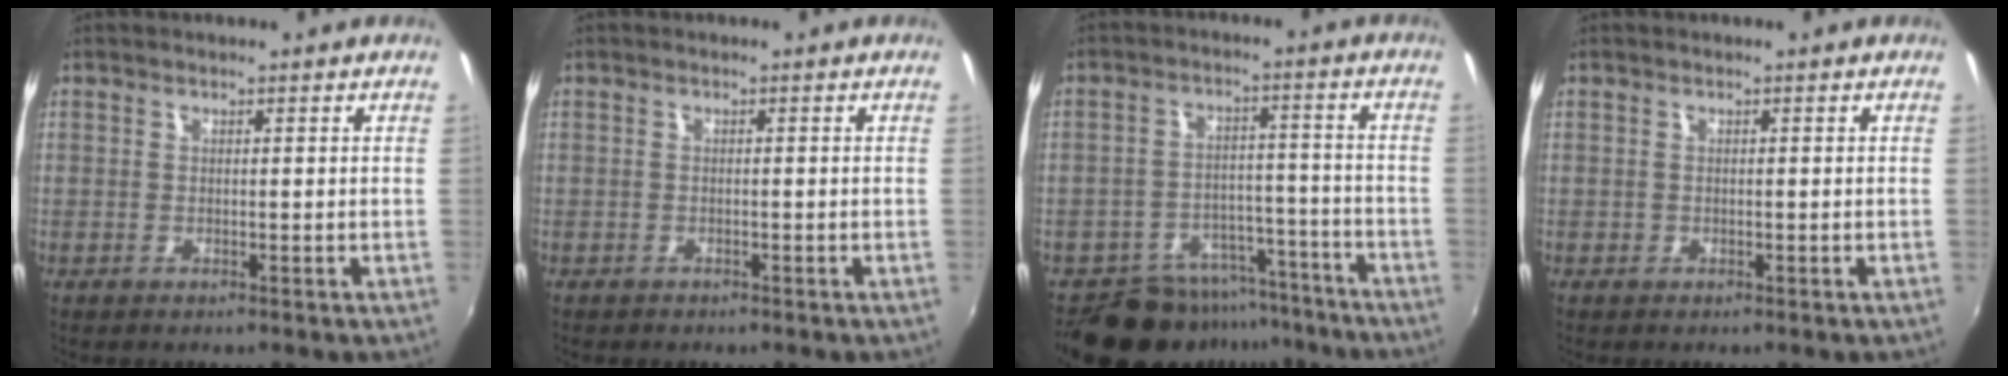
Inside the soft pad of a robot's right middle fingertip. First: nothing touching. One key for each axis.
{"total": 0.9, "fx": -0.8, "fy": 0.5, "fz": 0.1, "tx": -0.008, "ty": -0.002, "tz": -0.011}
{"total": 14.0, "fx": -11.5, "fy": 7.0, "fz": 4.0, "tx": -0.090, "ty": 0.026, "tz": -0.152}
{"total": 0.5, "fx": -0.2, "fy": 0.4, "fz": 0.0, "tx": 0.001, "ty": -0.003, "tz": -0.005}